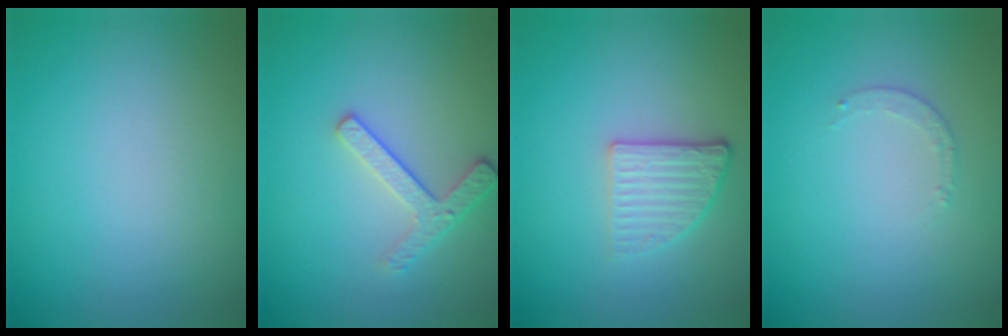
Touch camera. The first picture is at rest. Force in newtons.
{"total": 2.4, "press": 2.3, "slide": 0.9}
{"total": 3.0, "press": 2.3, "slide": 1.8}
{"total": 0.6, "press": 0.5, "slide": 0.3}